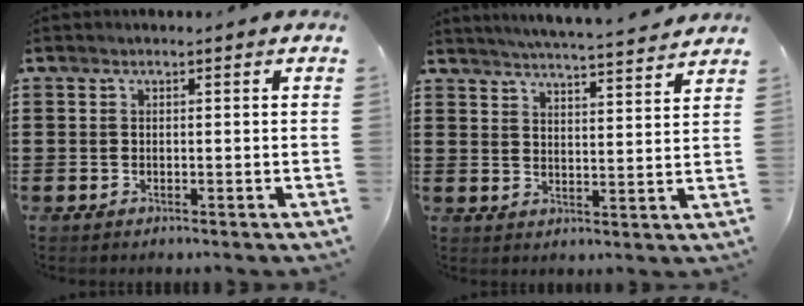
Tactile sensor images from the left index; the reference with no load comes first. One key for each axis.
{"total": 4.8, "fx": 4.7, "fy": -0.6, "fz": 0.8, "tx": -0.036, "ty": -0.030, "tz": 0.080}